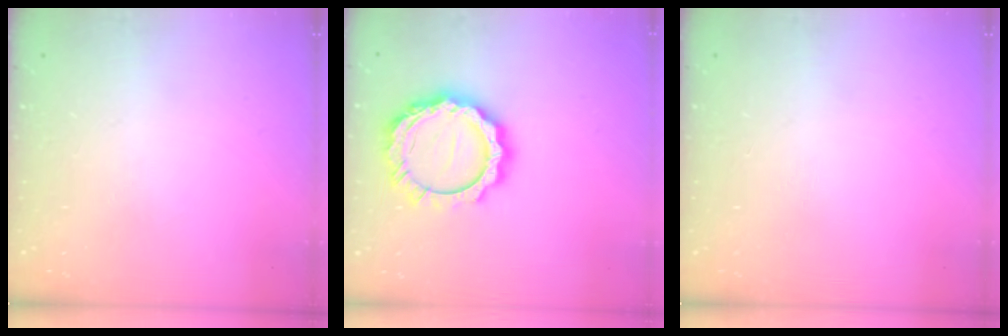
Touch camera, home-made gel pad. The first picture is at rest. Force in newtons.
{"total": 15.5, "press": 15.4, "slide": 1.4}
{"total": 0.0}